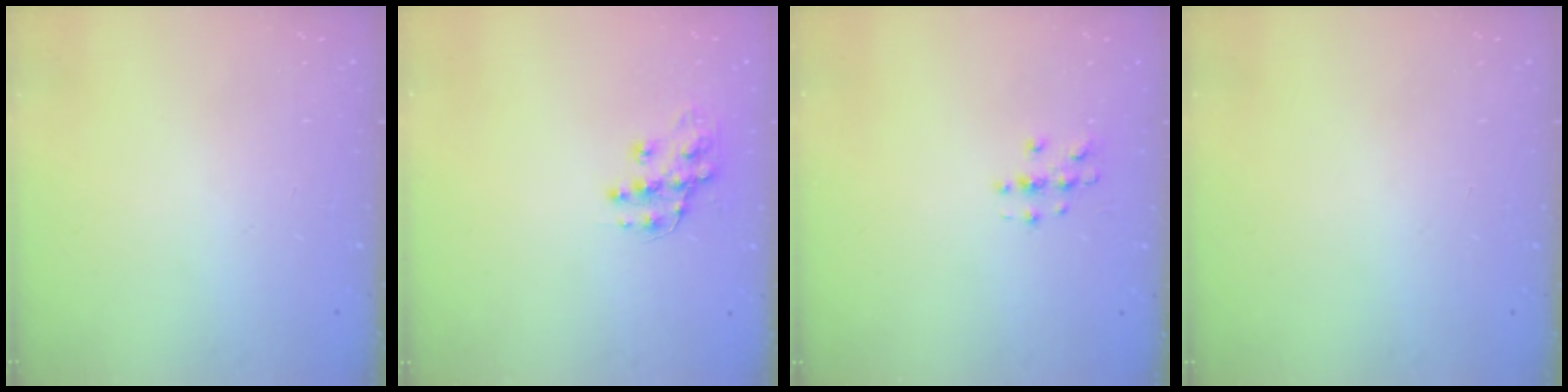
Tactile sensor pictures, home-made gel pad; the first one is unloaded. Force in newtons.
{"total": 10.7, "press": 10.7, "slide": 0.6}
{"total": 2.9, "press": 2.9, "slide": 0.3}
{"total": 0.0}